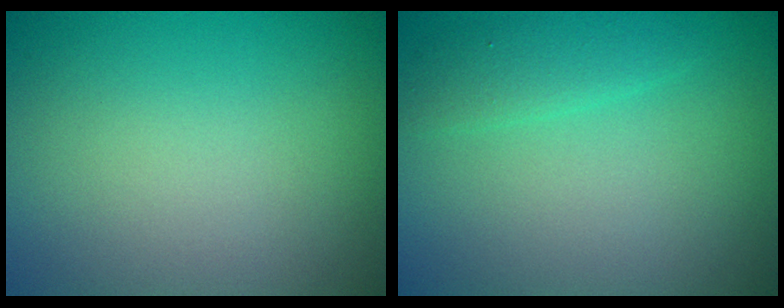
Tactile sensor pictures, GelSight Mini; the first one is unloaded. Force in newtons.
{"total": 1.7, "press": 1.7, "slide": 0.2}